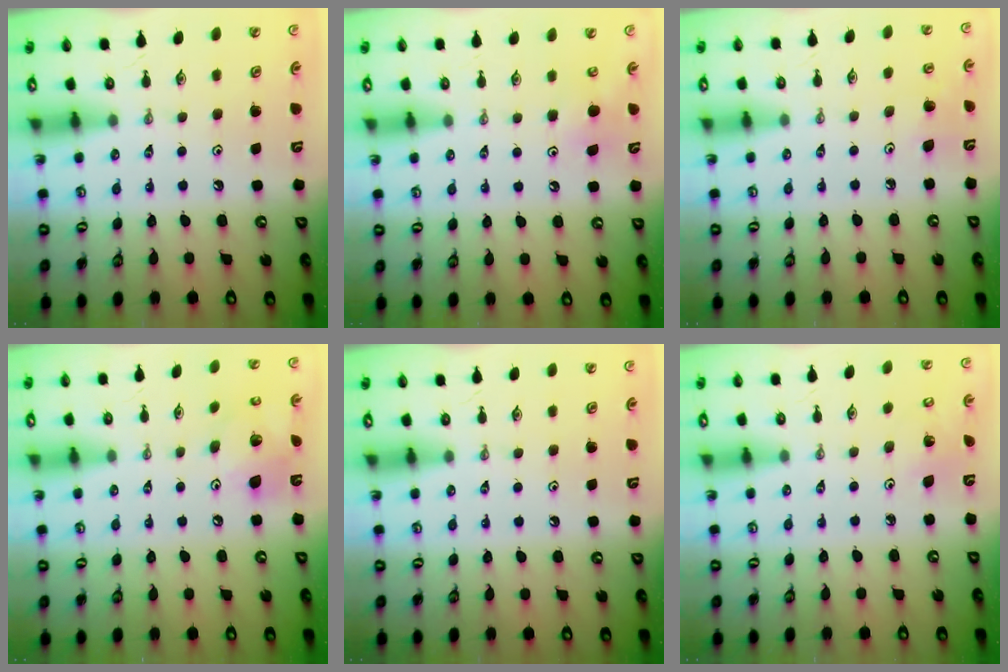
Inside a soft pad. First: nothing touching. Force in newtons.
{"total": 4.8, "press": 4.8, "slide": 0.5}
{"total": 5.0, "press": 4.6, "slide": 1.7}
{"total": 13.7, "press": 13.6, "slide": 1.7}
{"total": 0.0}
{"total": 3.0, "press": 3.0, "slide": 0.1}